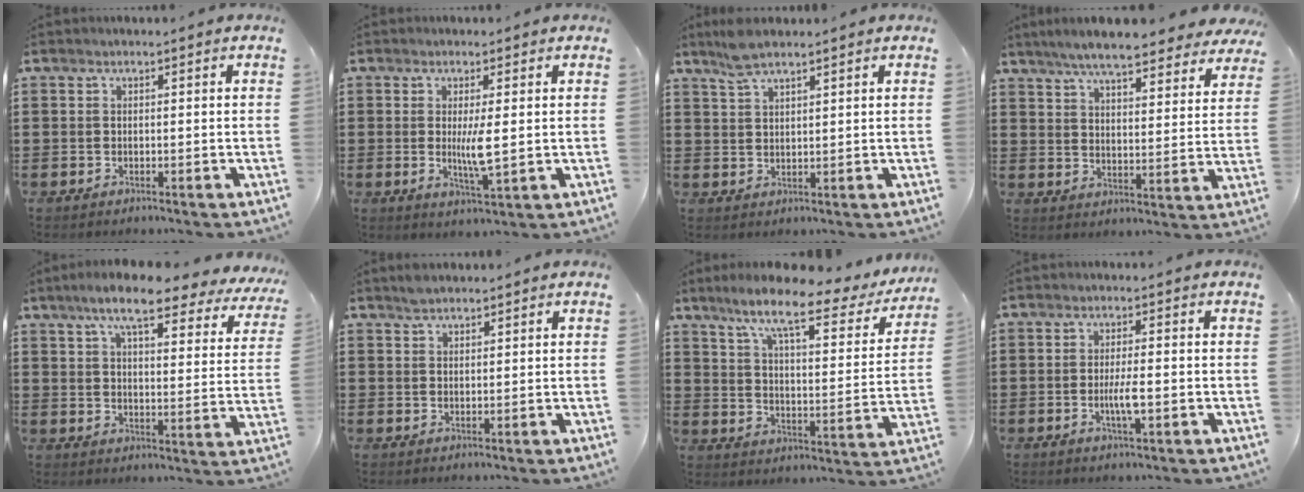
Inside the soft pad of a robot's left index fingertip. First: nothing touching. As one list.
[{"total": 4.5, "force": [0.2, 0.5, 4.5], "torque": [-0.082, -0.003, 0.002]}, {"total": 4.0, "force": [3.2, 0.8, 2.3], "torque": [-0.051, 0.000, 0.059]}, {"total": 7.3, "force": [6.6, 0.3, 2.9], "torque": [-0.082, -0.026, 0.118]}, {"total": 9.6, "force": [7.6, 1.3, 5.7], "torque": [-0.120, -0.031, 0.128]}, {"total": 1.9, "force": [1.7, 0.6, 0.4], "torque": [-0.011, 0.001, 0.034]}, {"total": 10.3, "force": [8.0, 1.1, 6.4], "torque": [-0.145, -0.045, 0.127]}, {"total": 3.5, "force": [-0.8, 0.5, 3.4], "torque": [-0.067, -0.004, -0.017]}]